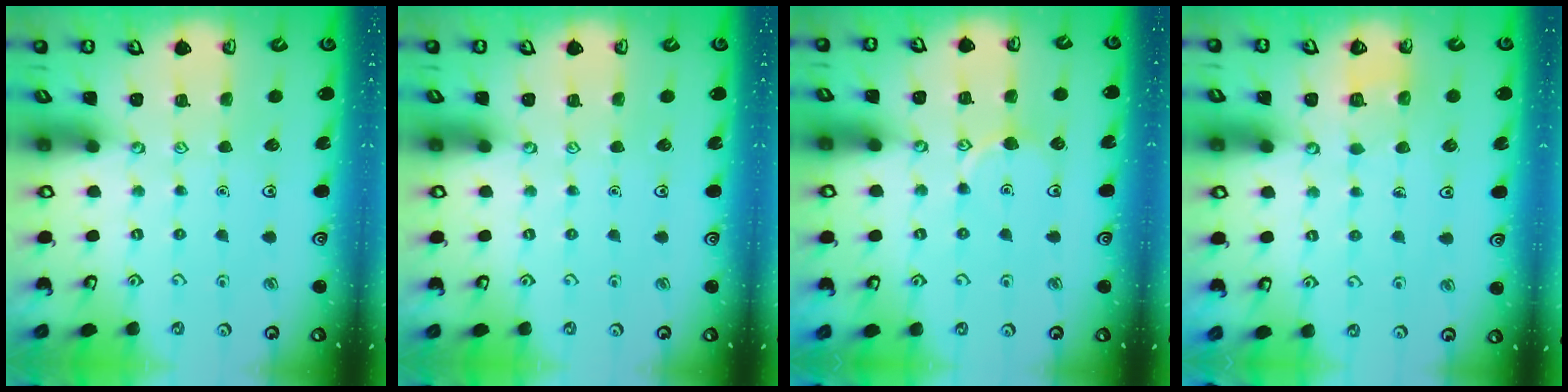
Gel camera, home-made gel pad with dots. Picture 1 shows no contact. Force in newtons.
{"total": 0.0}
{"total": 5.9, "press": 5.9, "slide": 0.3}
{"total": 2.8, "press": 2.8, "slide": 0.1}